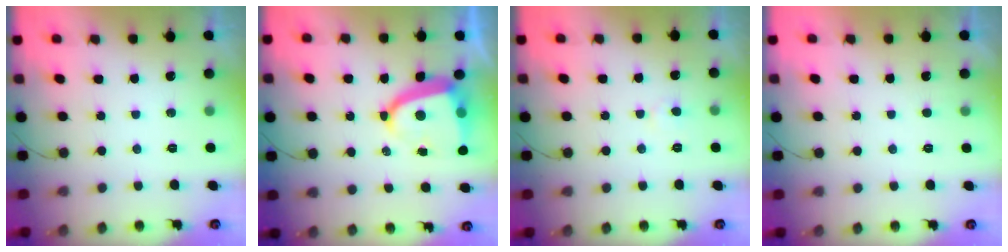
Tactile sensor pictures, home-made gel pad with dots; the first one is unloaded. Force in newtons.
{"total": 10.3, "press": 10.2, "slide": 1.6}
{"total": 2.2, "press": 2.2, "slide": 0.2}
{"total": 1.4, "press": 1.4, "slide": 0.3}